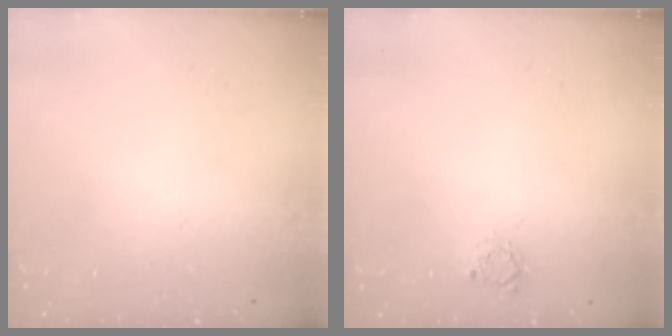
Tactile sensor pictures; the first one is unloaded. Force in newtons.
{"total": 2.8, "press": 2.7, "slide": 0.4}